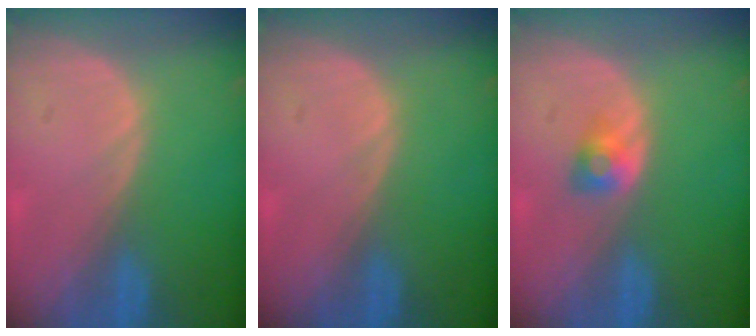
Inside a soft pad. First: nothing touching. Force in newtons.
{"total": 0.0}
{"total": 2.6, "press": 2.3, "slide": 1.1}